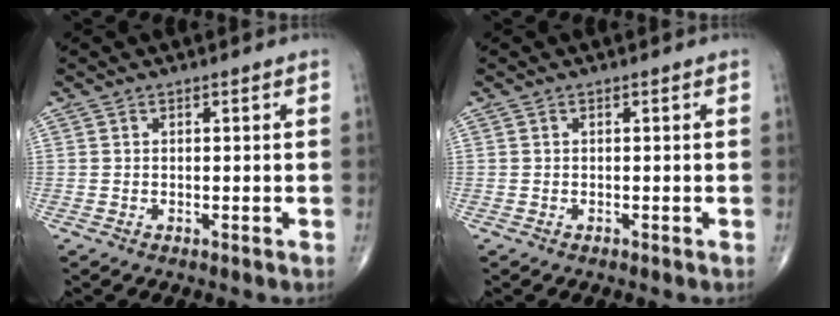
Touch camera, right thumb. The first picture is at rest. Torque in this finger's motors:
{"motor_torque": [-0.18, 0.01, -0.11, -0.01, -0.02]}